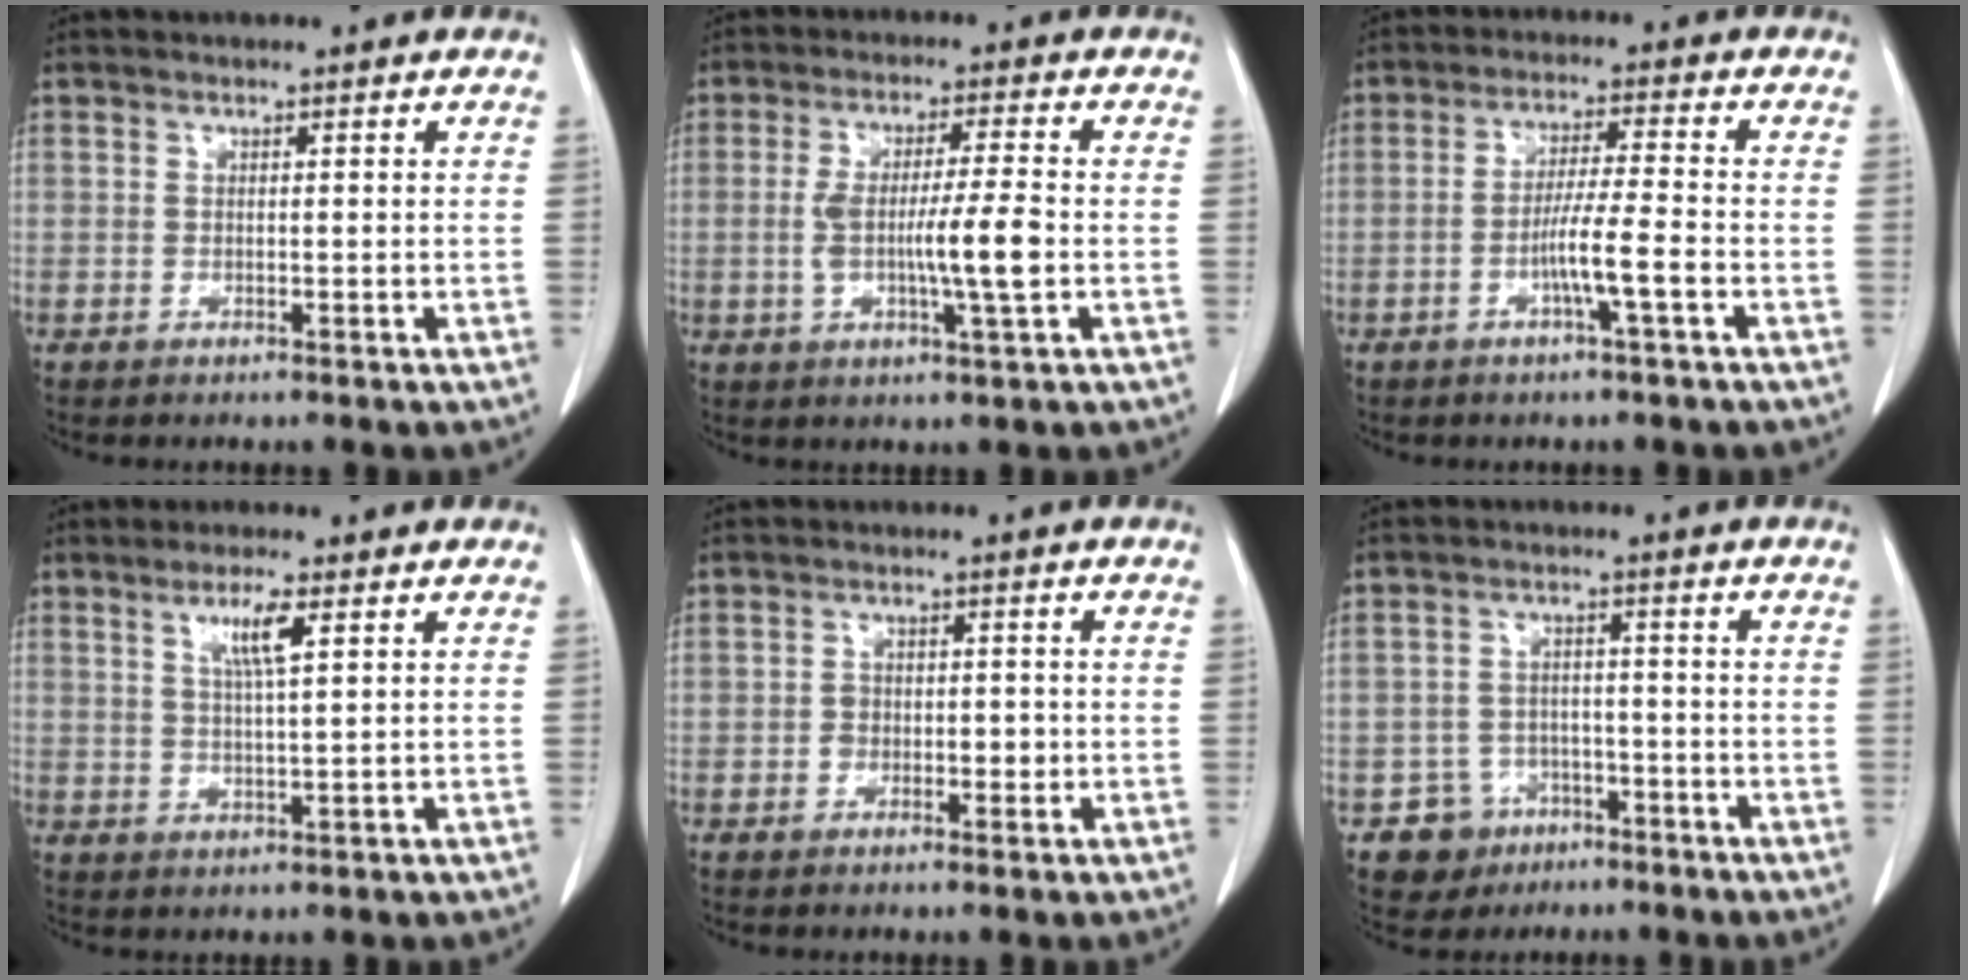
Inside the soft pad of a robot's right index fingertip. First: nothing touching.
{"total": 8.4, "force": [-1.2, 0.1, 8.3], "torque": [-0.155, -0.001, -0.021]}
{"total": 6.1, "force": [-2.2, -0.6, 5.6], "torque": [-0.106, -0.002, -0.043]}
{"total": 4.6, "force": [2.0, 0.1, 4.1], "torque": [-0.077, -0.001, 0.037]}
{"total": 2.9, "force": [-0.6, 2.1, 1.9], "torque": [-0.024, 0.008, -0.008]}
{"total": 5.8, "force": [-3.0, 4.9, 0.3], "torque": [0.002, 0.014, -0.044]}